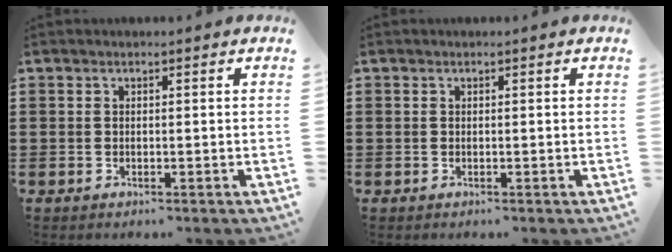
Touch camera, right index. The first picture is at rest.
{"total": 0.0}